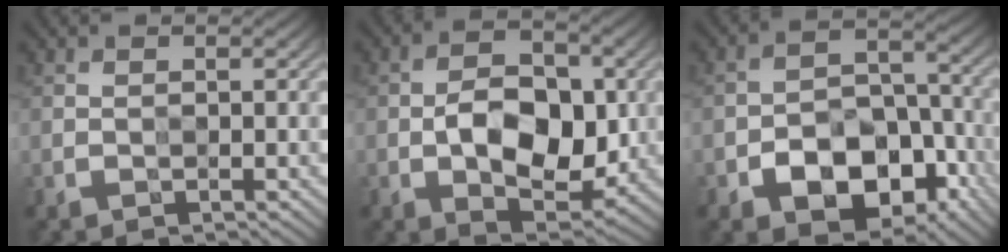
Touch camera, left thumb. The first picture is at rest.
{"total": 10.2, "force": [-1.2, 6.0, 8.2], "torque": [-0.140, -0.005, -0.020]}
{"total": 11.6, "force": [-5.6, 7.1, 7.2], "torque": [-0.117, -0.016, -0.087]}